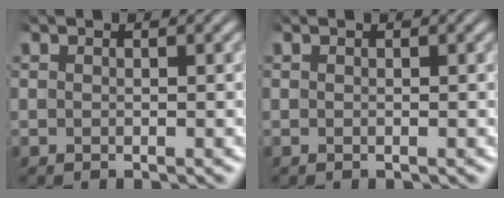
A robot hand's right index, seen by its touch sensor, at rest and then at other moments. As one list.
[{"total": 0.0}]